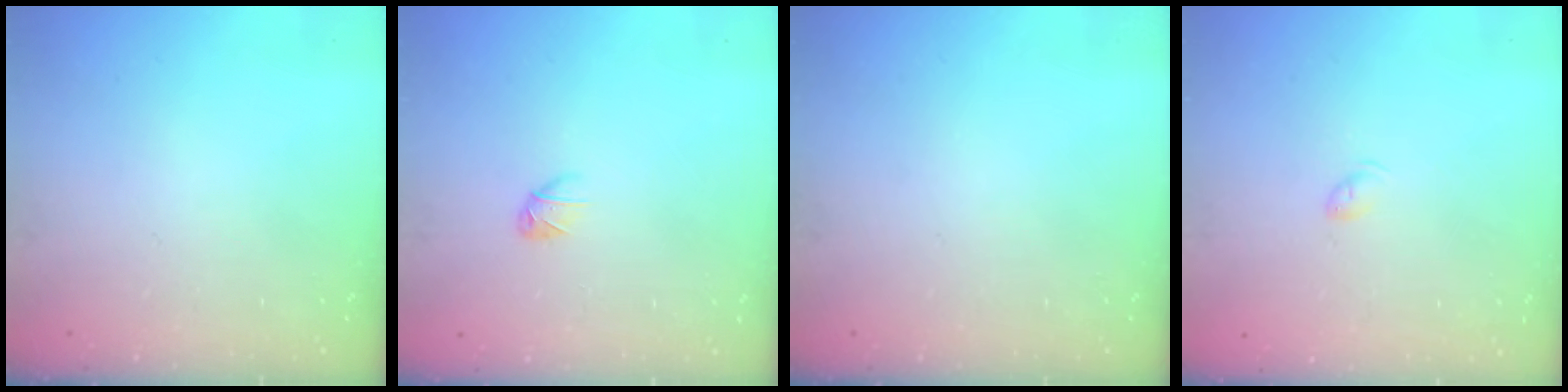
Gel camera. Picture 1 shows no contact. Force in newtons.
{"total": 3.0, "press": 2.9, "slide": 0.7}
{"total": 0.0}
{"total": 4.1, "press": 4.0, "slide": 0.9}